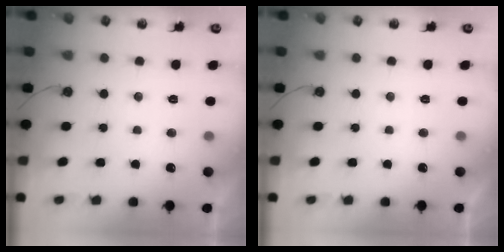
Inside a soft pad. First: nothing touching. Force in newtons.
{"total": 0.0}